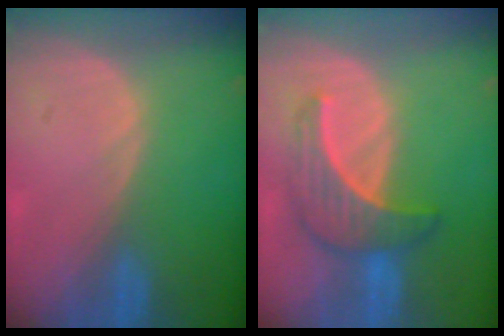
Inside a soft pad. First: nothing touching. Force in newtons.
{"total": 6.6, "press": 6.5, "slide": 0.9}